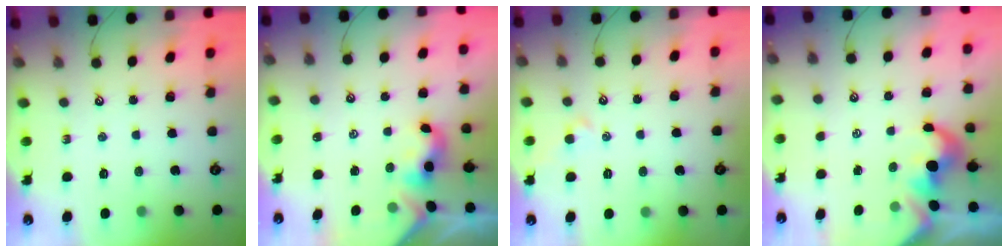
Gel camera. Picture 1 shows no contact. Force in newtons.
{"total": 2.3, "press": 2.3, "slide": 0.3}
{"total": 1.2, "press": 1.2, "slide": 0.4}
{"total": 1.2, "press": 0.9, "slide": 0.8}